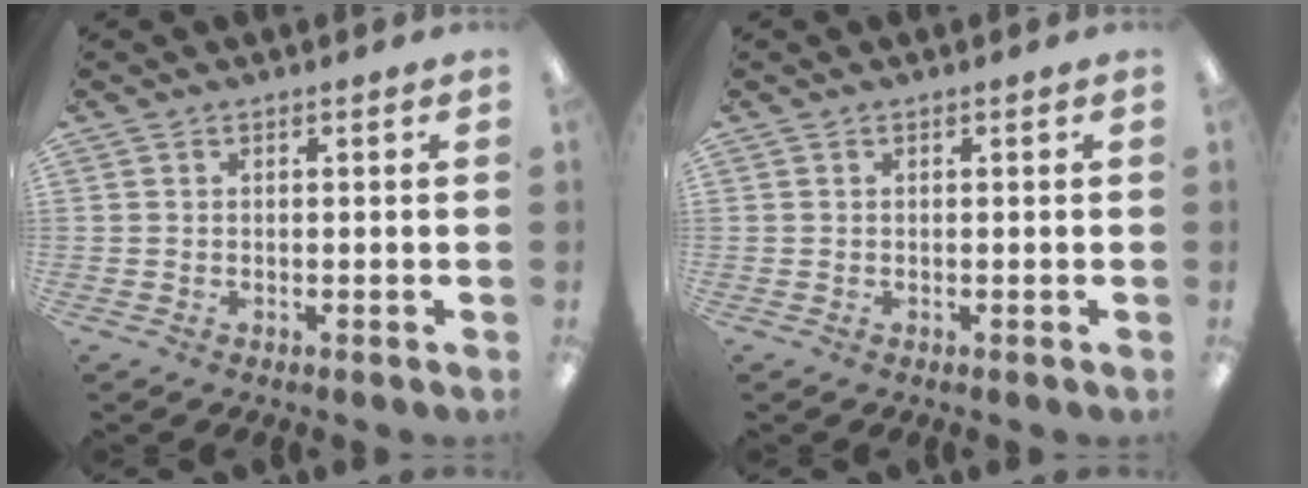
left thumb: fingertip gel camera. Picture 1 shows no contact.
{"total": 0.0}